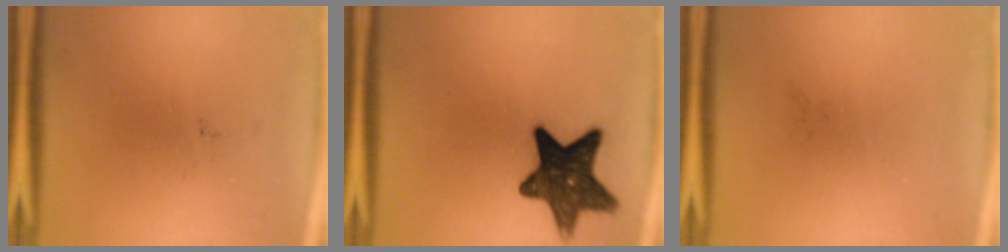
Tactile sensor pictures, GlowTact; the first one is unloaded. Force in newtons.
{"total": 13.5}
{"total": 0.0}